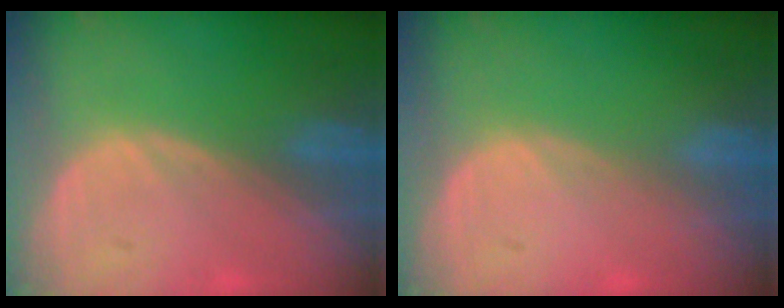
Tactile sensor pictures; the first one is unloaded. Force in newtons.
{"total": 0.0}